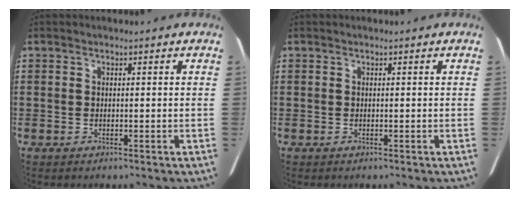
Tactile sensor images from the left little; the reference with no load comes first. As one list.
[{"total": 0.0}]